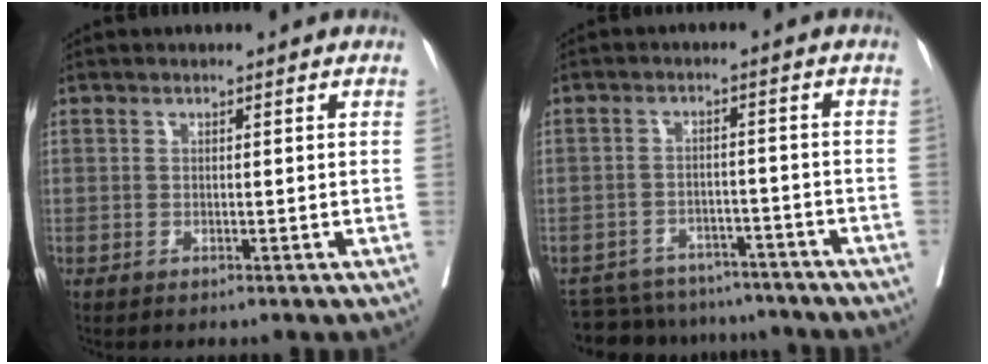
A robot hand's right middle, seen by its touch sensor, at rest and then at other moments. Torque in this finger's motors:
{"motor_torque": [-0.64, -0.55, -0.05, -0.02]}